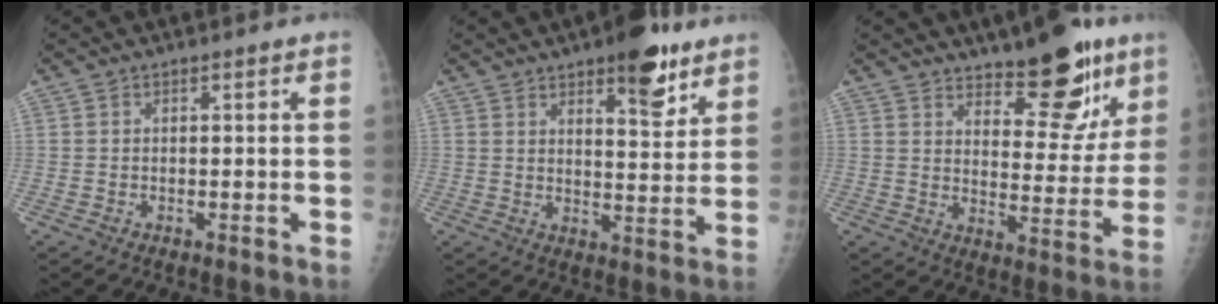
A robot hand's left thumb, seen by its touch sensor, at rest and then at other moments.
{"total": 10.6, "force": [6.7, 3.8, 7.2], "torque": [-0.074, -0.039, 0.095]}
{"total": 14.2, "force": [9.7, 5.5, 8.8], "torque": [-0.070, -0.066, 0.146]}